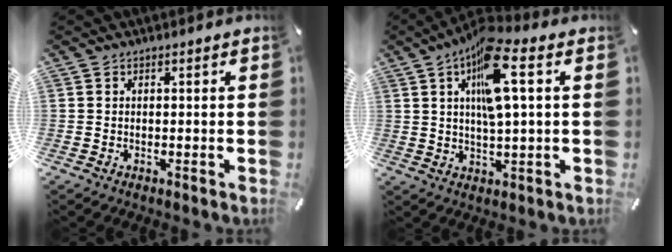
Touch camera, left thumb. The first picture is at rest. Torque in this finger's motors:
{"motor_torque": [2.56, 2.45, 1.70, -1.07, 0.47]}